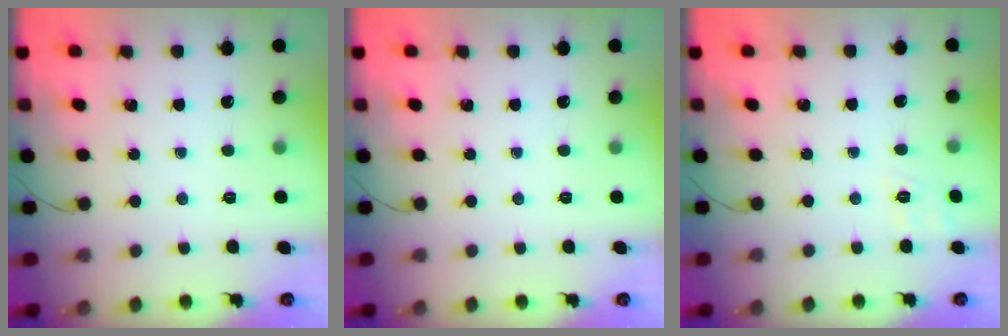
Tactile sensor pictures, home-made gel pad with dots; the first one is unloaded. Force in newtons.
{"total": 0.0}
{"total": 2.5, "press": 1.8, "slide": 1.8}